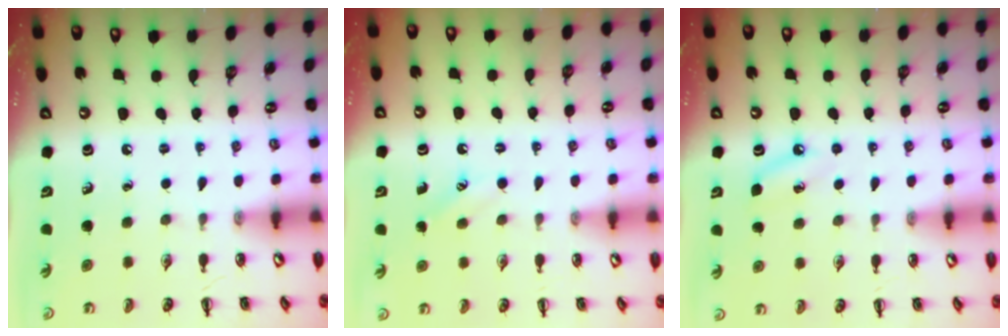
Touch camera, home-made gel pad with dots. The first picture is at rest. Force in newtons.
{"total": 2.5, "press": 2.5, "slide": 0.6}
{"total": 4.3, "press": 4.0, "slide": 1.6}